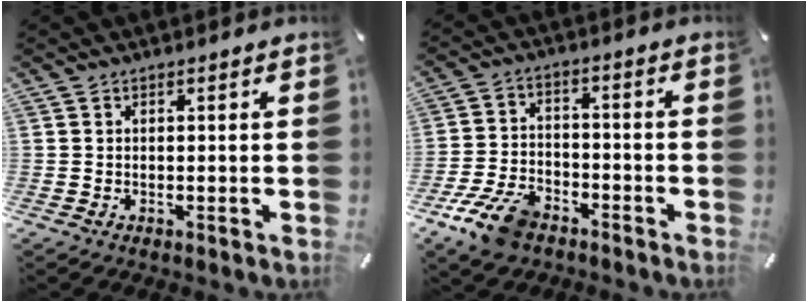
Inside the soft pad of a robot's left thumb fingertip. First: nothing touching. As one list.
[{"total": 10.7, "force": [-6.9, 5.8, 5.7], "torque": [-0.109, 0.038, -0.125]}]